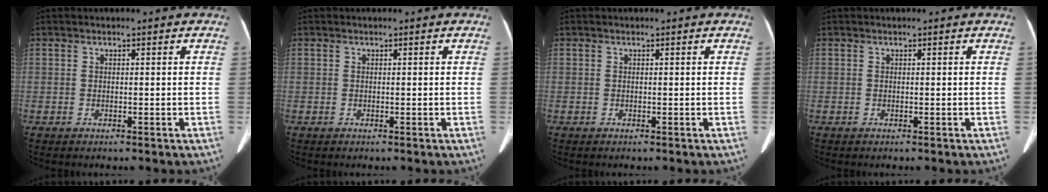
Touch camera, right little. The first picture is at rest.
{"total": 0.0}
{"total": 0.0}
{"total": 0.0}